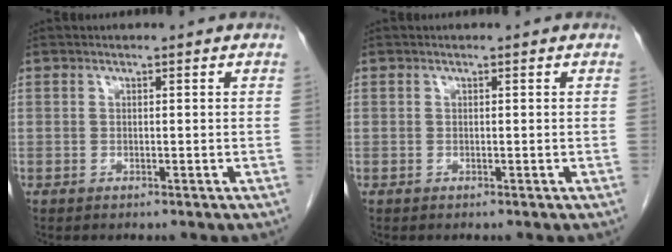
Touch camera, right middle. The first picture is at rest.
{"total": 0.0}